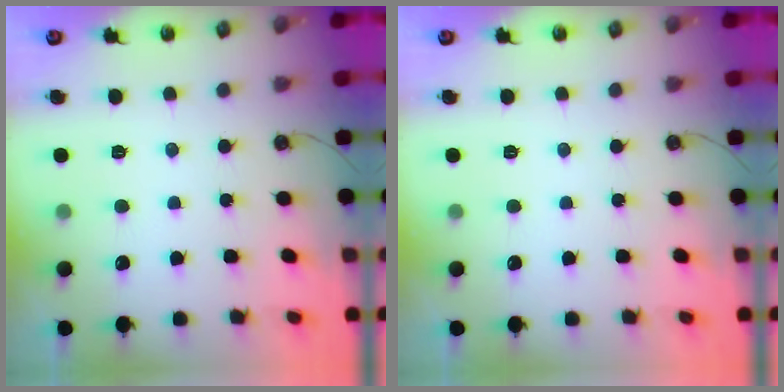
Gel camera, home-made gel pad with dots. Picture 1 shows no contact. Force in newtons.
{"total": 0.0}